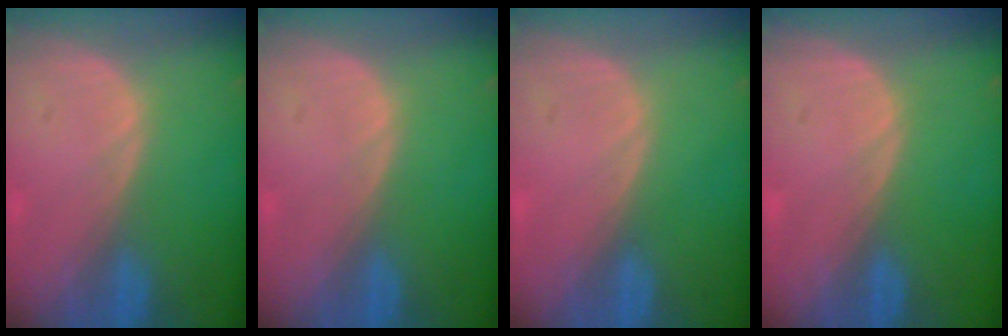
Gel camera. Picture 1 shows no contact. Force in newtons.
{"total": 0.0}
{"total": 0.0}
{"total": 0.0}